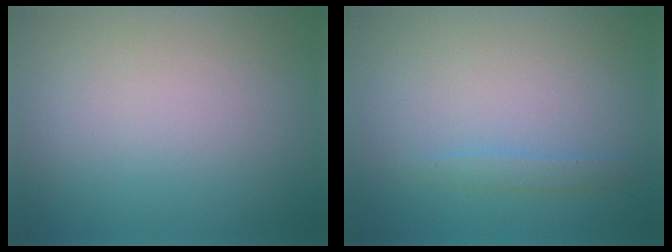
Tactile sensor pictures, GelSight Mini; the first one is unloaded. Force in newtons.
{"total": 1.1, "press": 1.1, "slide": 0.0}